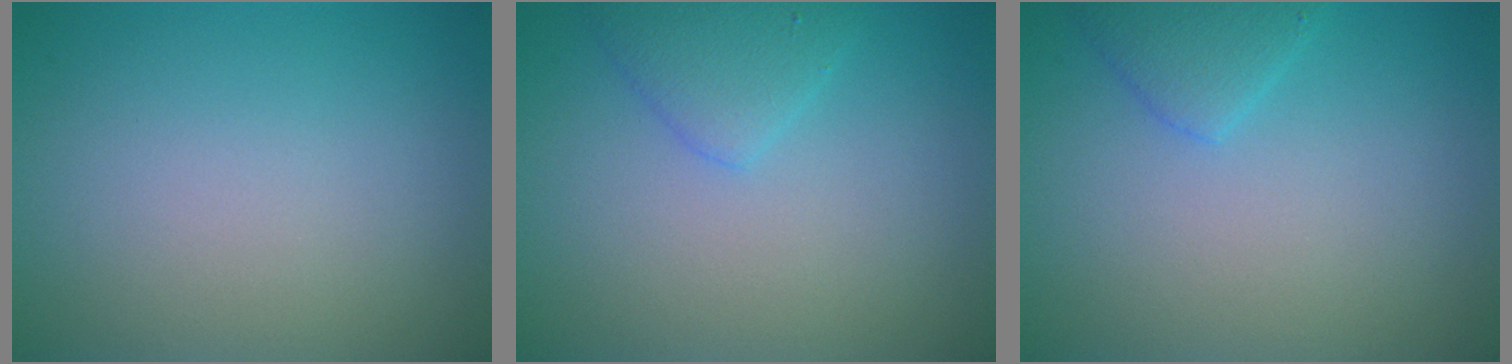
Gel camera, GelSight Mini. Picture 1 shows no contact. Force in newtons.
{"total": 2.2, "press": 2.2, "slide": 0.2}
{"total": 2.1, "press": 2.1, "slide": 0.1}